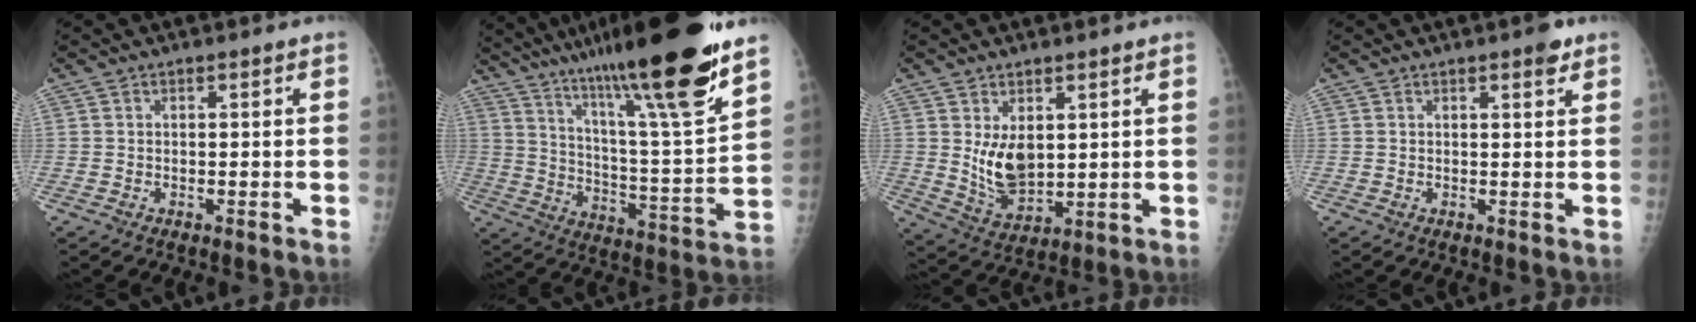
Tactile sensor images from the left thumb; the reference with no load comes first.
{"total": 27.0, "force": [19.0, 2.3, 19.1], "torque": [-0.294, -0.072, 0.309]}
{"total": 8.3, "force": [2.0, 5.0, 6.3], "torque": [-0.094, -0.028, 0.056]}
{"total": 2.4, "force": [1.6, 0.7, 1.7], "torque": [-0.018, -0.006, 0.018]}